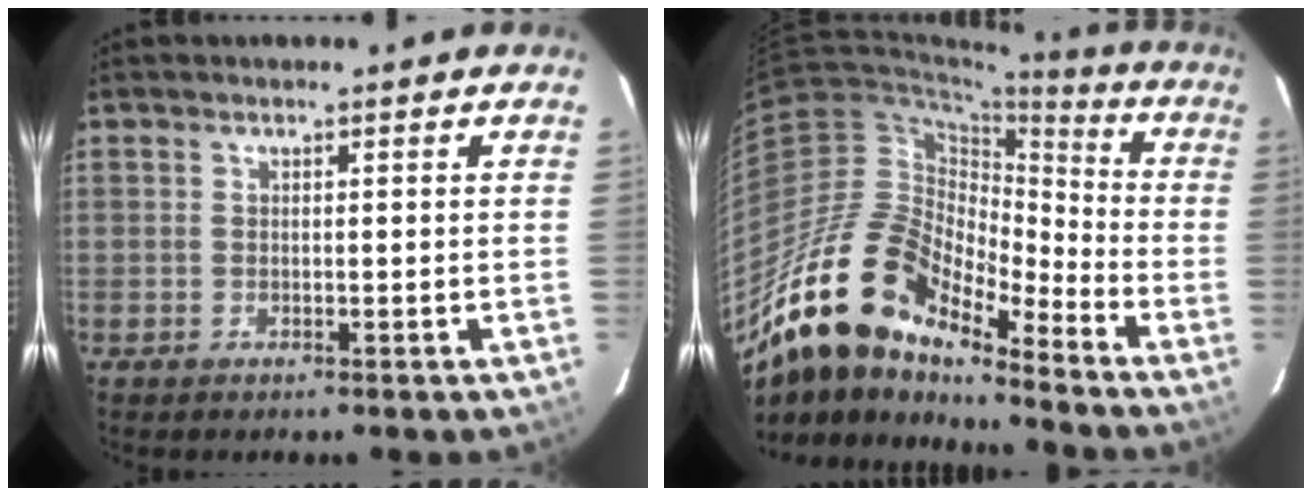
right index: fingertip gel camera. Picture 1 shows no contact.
{"total": 19.6, "force": [-15.1, 7.2, 10.3], "torque": [-0.173, -0.009, -0.290]}